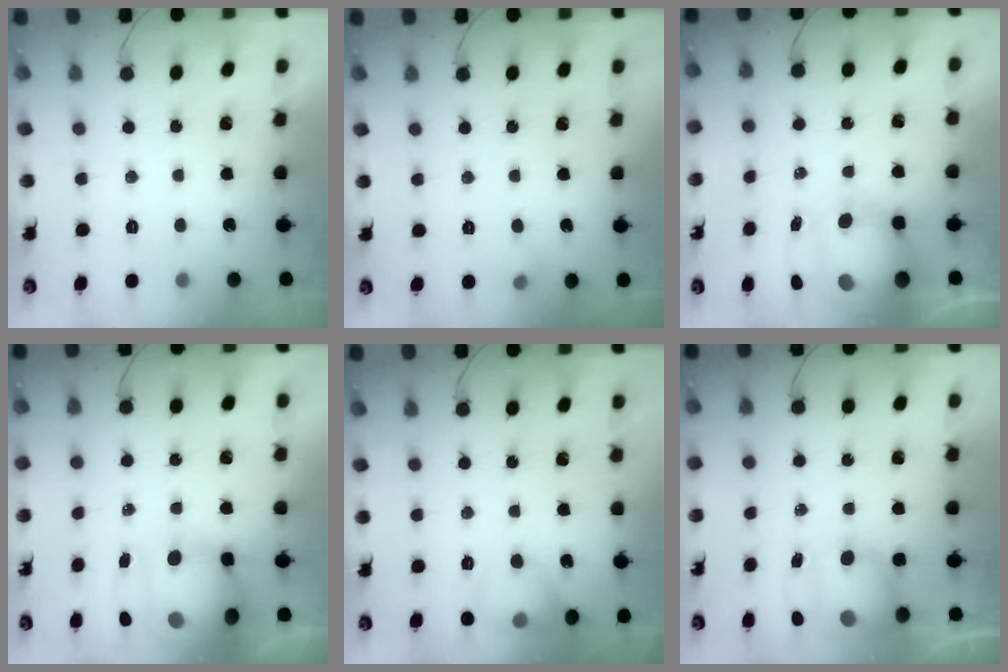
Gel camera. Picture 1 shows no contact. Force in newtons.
{"total": 4.7, "press": 4.4, "slide": 1.6}
{"total": 11.7, "press": 11.4, "slide": 2.8}
{"total": 17.9, "press": 15.8, "slide": 8.4}
{"total": 9.3, "press": 9.1, "slide": 1.9}
{"total": 9.5, "press": 9.2, "slide": 2.6}